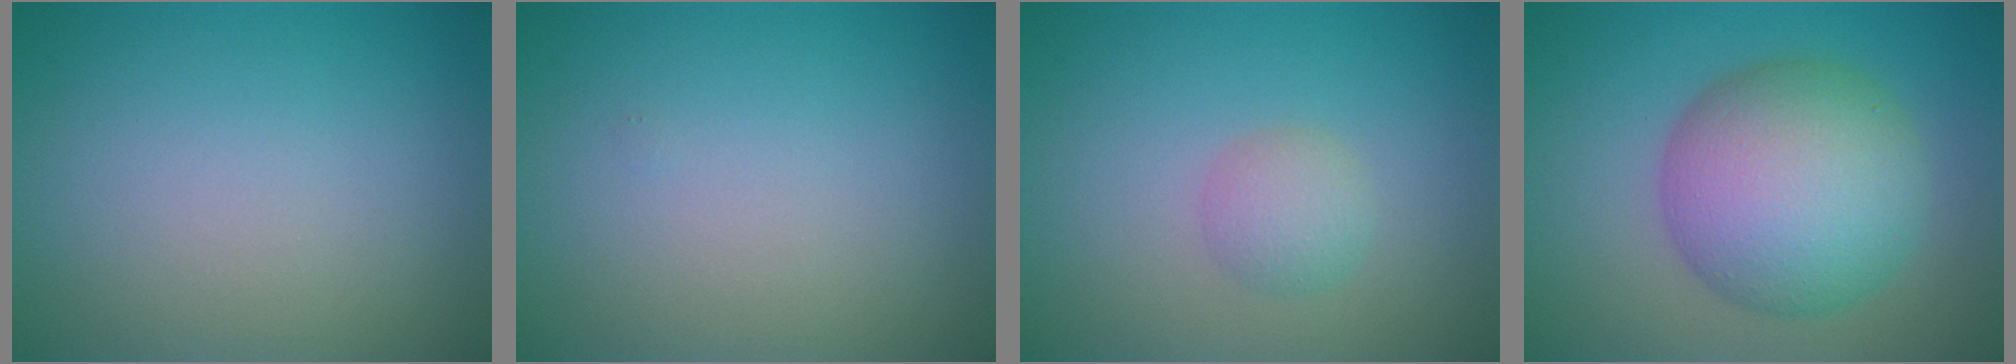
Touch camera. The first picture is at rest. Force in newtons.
{"total": 0.0}
{"total": 2.0, "press": 2.0, "slide": 0.0}
{"total": 9.7, "press": 9.7, "slide": 0.1}